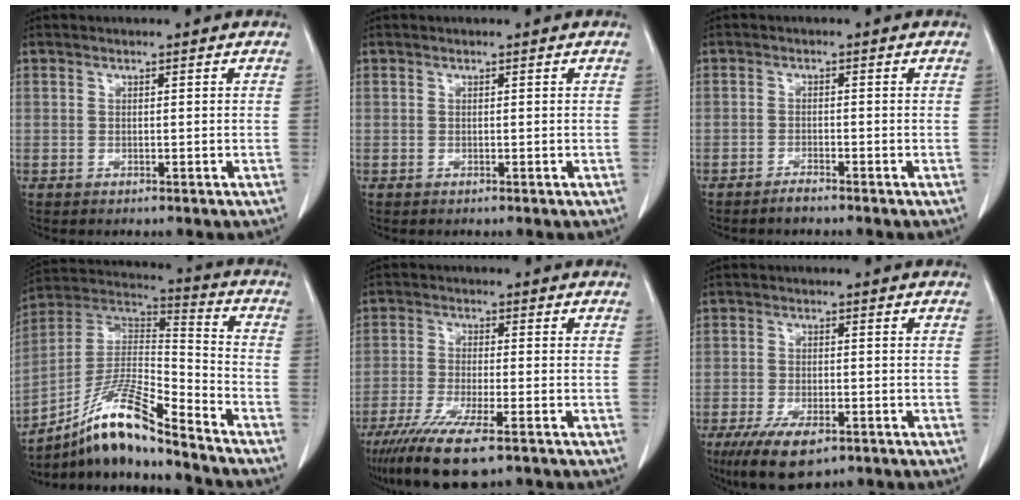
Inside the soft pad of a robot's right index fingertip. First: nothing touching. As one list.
[{"total": 0.0}, {"total": 1.5, "force": [-1.4, 0.1, 0.5], "torque": [-0.007, 0.000, -0.024]}, {"total": 14.9, "force": [-11.3, 1.1, 9.6], "torque": [-0.173, 0.014, -0.201]}, {"total": 10.8, "force": [-7.1, 1.4, 8.0], "torque": [-0.142, -0.028, -0.115]}, {"total": 8.1, "force": [-5.0, 3.0, 5.6], "torque": [-0.099, -0.014, -0.079]}]